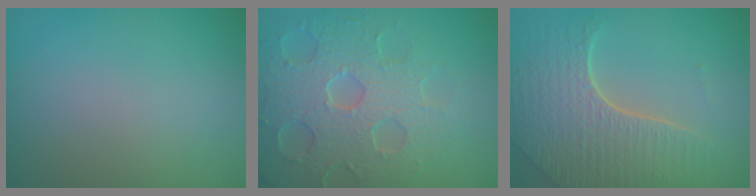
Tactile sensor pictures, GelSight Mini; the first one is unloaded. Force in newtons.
{"total": 7.5, "press": 5.8, "slide": 4.8}
{"total": 6.9, "press": 4.9, "slide": 4.9}